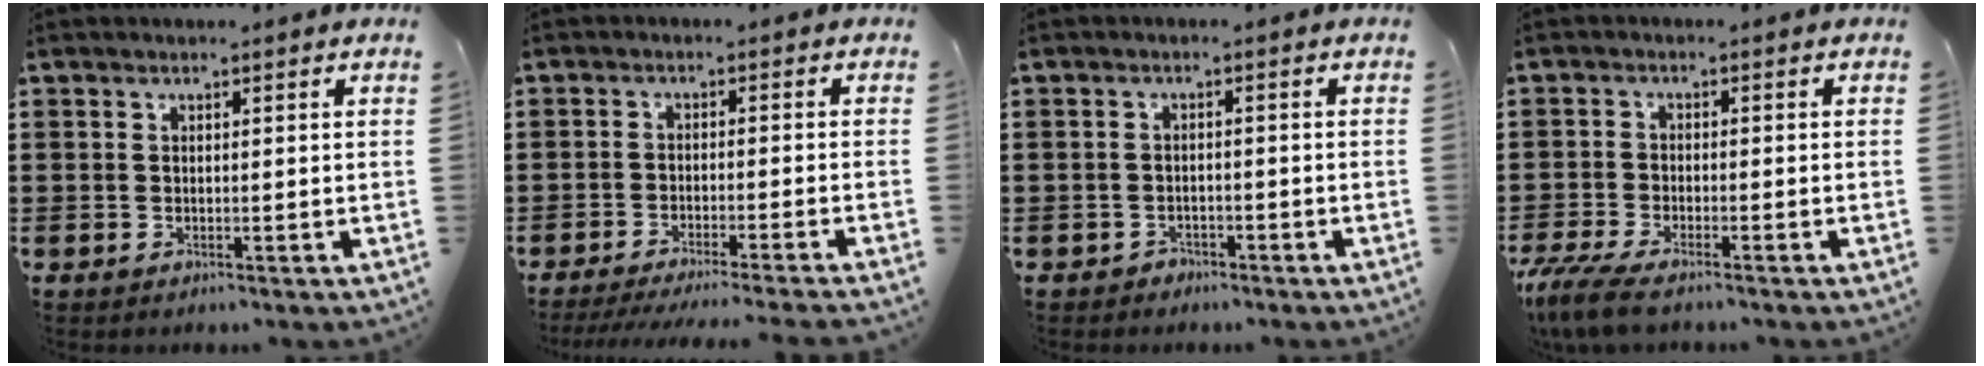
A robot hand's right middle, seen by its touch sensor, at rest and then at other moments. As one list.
[{"total": 2.9, "force": [-2.6, -0.4, 1.2], "torque": [-0.020, -0.004, -0.052]}, {"total": 1.3, "force": [-1.2, 0.6, -0.1], "torque": [-0.004, 0.002, -0.028]}, {"total": 4.3, "force": [-3.6, 0.4, 2.3], "torque": [-0.073, -0.021, -0.078]}]